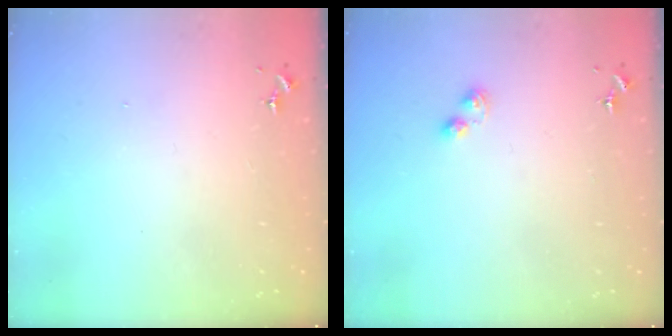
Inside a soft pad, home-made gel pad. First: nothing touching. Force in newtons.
{"total": 3.5, "press": 3.4, "slide": 0.4}